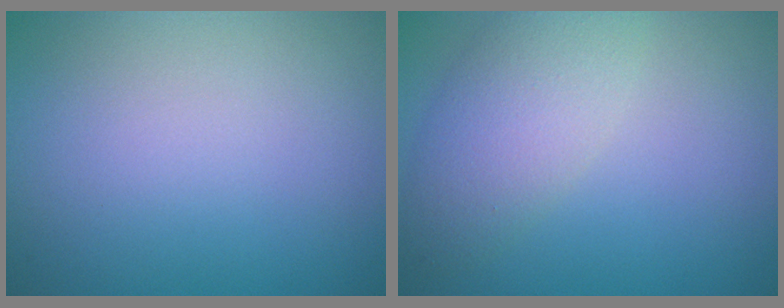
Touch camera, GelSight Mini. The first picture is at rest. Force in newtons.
{"total": 4.1, "press": 4.1, "slide": 0.3}